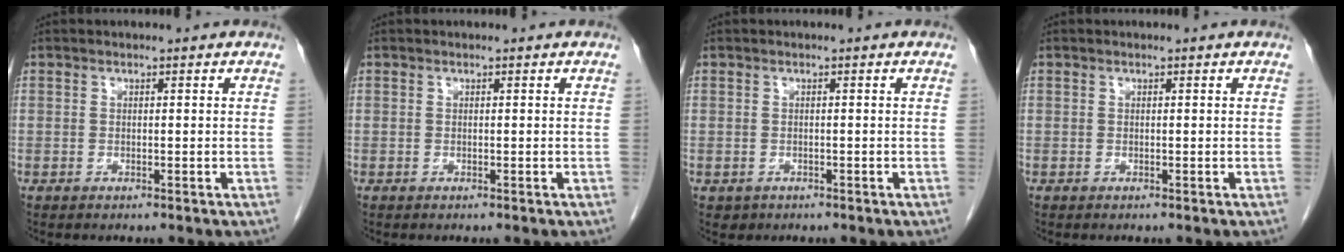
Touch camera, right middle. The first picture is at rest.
{"total": 0.0}
{"total": 1.1, "force": [-0.5, 0.9, 0.1], "torque": [-0.005, 0.003, -0.002]}
{"total": 0.0}